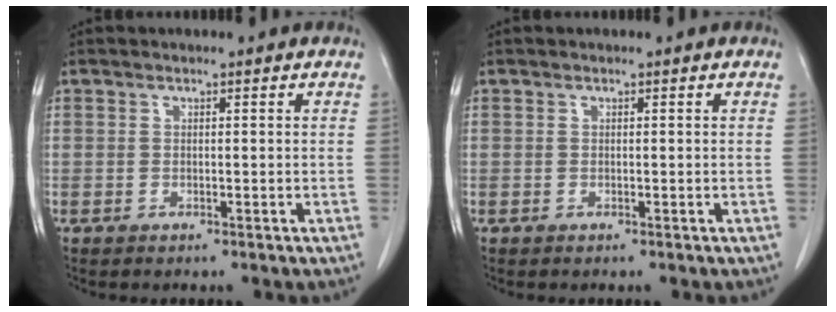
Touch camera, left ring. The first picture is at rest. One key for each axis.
{"total": 0.0}